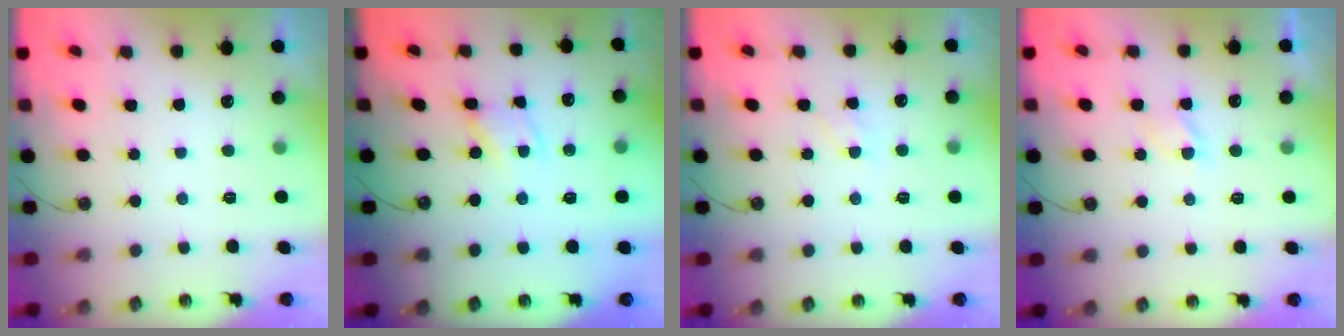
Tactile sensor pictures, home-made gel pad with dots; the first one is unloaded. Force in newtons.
{"total": 2.1, "press": 2.1, "slide": 0.3}
{"total": 6.0, "press": 5.9, "slide": 0.7}
{"total": 2.9, "press": 2.8, "slide": 0.6}